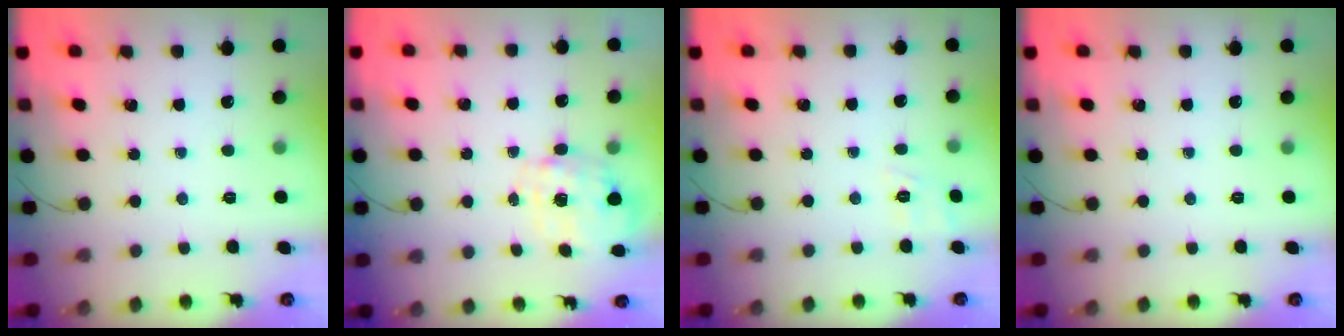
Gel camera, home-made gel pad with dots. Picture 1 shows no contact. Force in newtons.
{"total": 2.8, "press": 2.6, "slide": 0.9}
{"total": 3.0, "press": 2.4, "slide": 1.8}
{"total": 0.0}